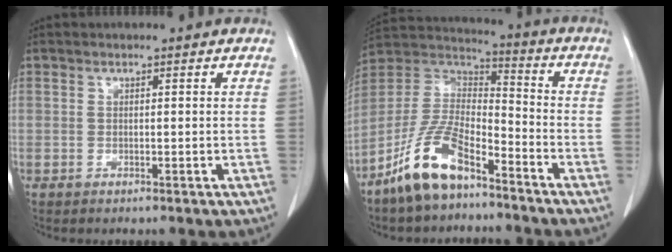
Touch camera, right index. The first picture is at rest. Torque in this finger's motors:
{"motor_torque": [0.98, -0.74, 0.61, 0.21]}